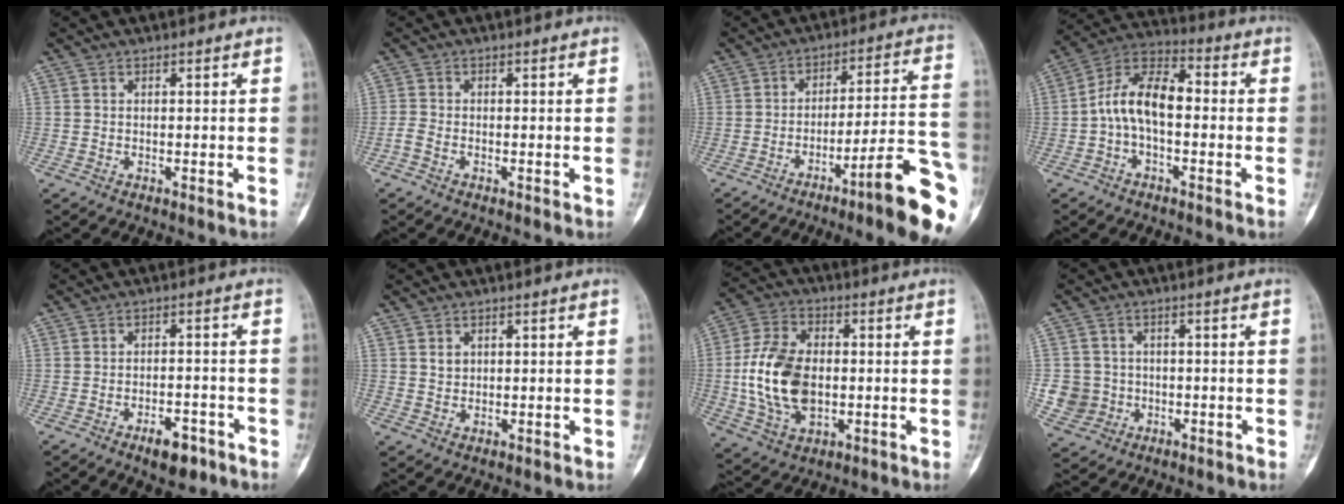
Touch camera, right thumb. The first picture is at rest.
{"total": 1.7, "force": [-1.0, 0.9, 1.1], "torque": [-0.027, 0.003, -0.026]}
{"total": 17.3, "force": [-8.7, 1.8, 14.9], "torque": [-0.167, 0.060, -0.126]}
{"total": 11.1, "force": [-1.2, 6.1, 9.2], "torque": [-0.158, 0.041, -0.034]}
{"total": 6.0, "force": [-3.7, 2.7, 3.8], "torque": [-0.047, 0.021, -0.052]}
{"total": 2.0, "force": [0.7, 1.7, 0.8], "torque": [-0.006, -0.002, 0.014]}
{"total": 16.2, "force": [-1.2, 10.6, 12.1], "torque": [-0.228, 0.014, -0.016]}
{"total": 6.4, "force": [-1.2, 6.2, 1.0], "torque": [-0.002, 0.013, -0.020]}